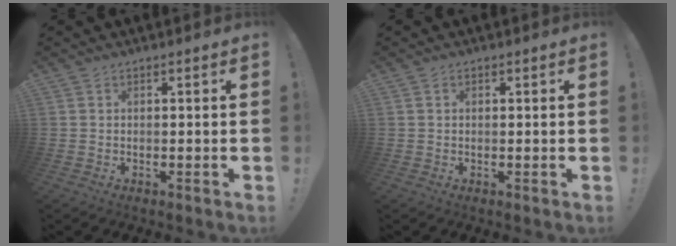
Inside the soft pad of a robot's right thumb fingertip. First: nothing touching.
{"total": 0.5, "force": [0.1, 0.5, 0.2], "torque": [0.002, 0.000, 0.000]}